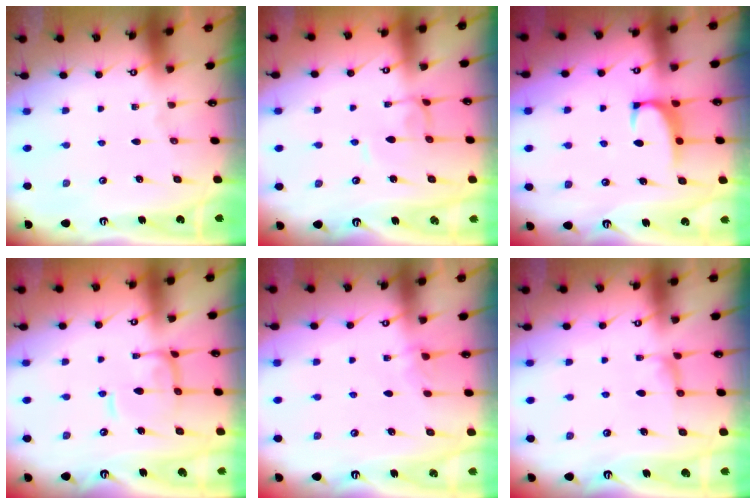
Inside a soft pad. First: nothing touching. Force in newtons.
{"total": 1.4, "press": 1.3, "slide": 0.4}
{"total": 1.5, "press": 1.2, "slide": 1.0}
{"total": 2.8, "press": 2.7, "slide": 0.5}
{"total": 1.8, "press": 1.8, "slide": 0.3}
{"total": 1.9, "press": 1.7, "slide": 0.8}